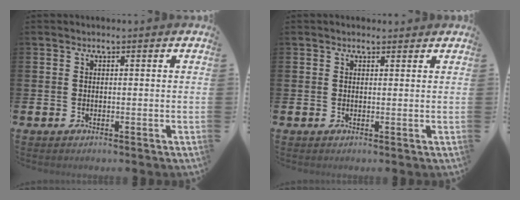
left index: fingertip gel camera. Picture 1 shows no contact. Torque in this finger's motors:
{"motor_torque": [0.41, -0.45, -0.02, 0.00]}